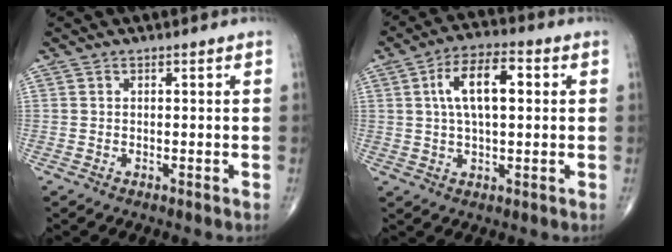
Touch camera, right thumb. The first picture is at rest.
{"total": 10.4, "force": [2.0, 4.7, 9.0], "torque": [-0.155, 0.017, 0.030]}